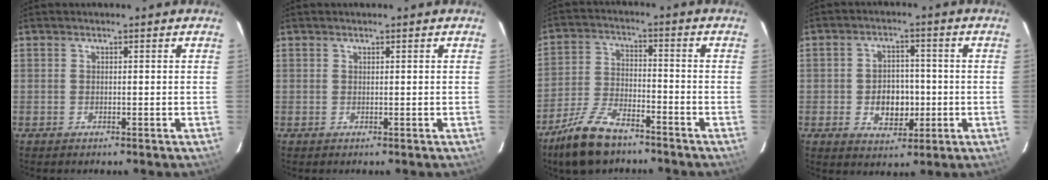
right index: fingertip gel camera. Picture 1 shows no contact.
{"total": 0.0}
{"total": 11.7, "force": [-8.9, 4.4, 6.2], "torque": [-0.142, -0.010, -0.168]}
{"total": 7.1, "force": [-1.4, 5.3, 4.5], "torque": [-0.086, 0.005, -0.011]}